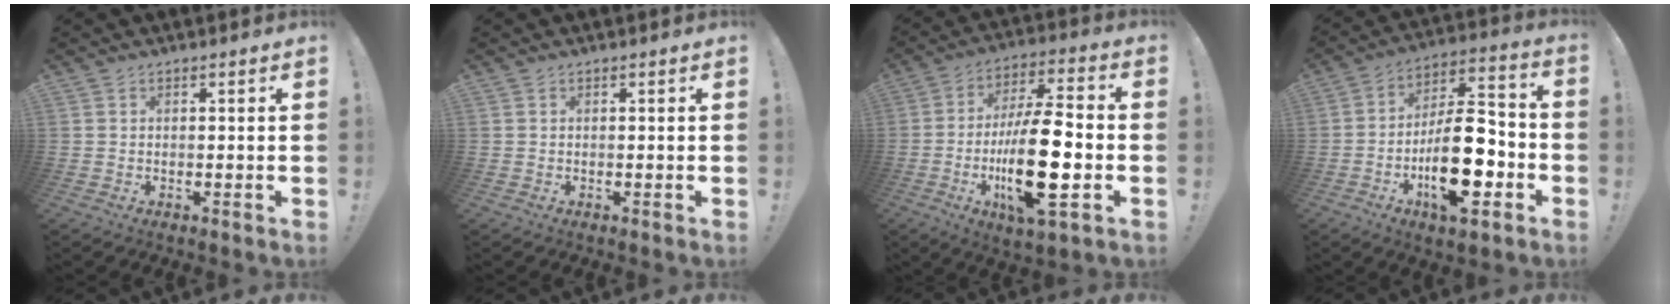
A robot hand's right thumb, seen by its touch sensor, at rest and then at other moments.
{"total": 0.0}
{"total": 21.5, "force": [-4.1, 6.8, 20.0], "torque": [-0.369, 0.002, -0.068]}
{"total": 20.0, "force": [-6.6, 8.9, 16.6], "torque": [-0.278, 0.034, -0.102]}